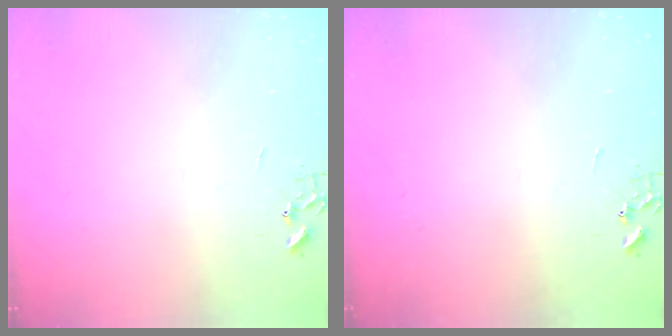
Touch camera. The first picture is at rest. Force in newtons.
{"total": 0.0}